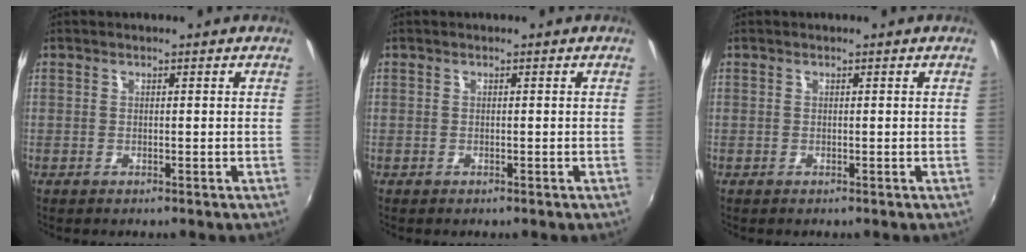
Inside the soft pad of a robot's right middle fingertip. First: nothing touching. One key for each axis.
{"total": 0.0}
{"total": 0.0}